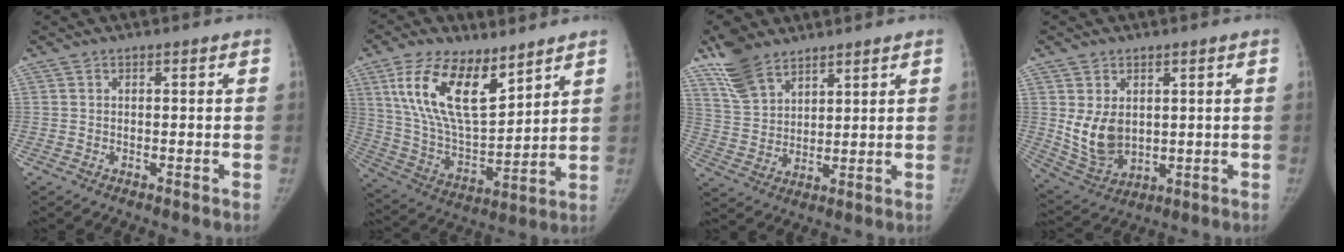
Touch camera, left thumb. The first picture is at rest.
{"total": 18.7, "force": [10.1, 8.6, 13.2], "torque": [-0.219, -0.050, 0.197]}
{"total": 9.9, "force": [7.4, 5.0, 4.3], "torque": [-0.071, -0.026, 0.152]}
{"total": 9.3, "force": [1.4, 6.6, 6.4], "torque": [-0.100, -0.019, 0.049]}